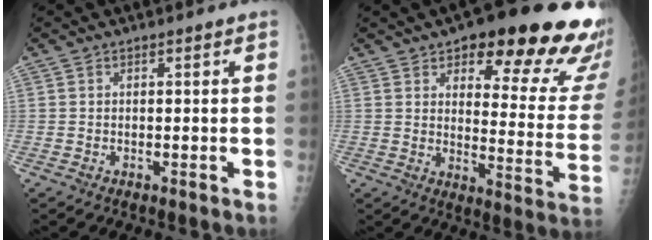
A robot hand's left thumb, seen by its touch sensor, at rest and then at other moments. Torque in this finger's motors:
{"motor_torque": [0.49, 0.67, 0.86, -0.70, 0.13]}